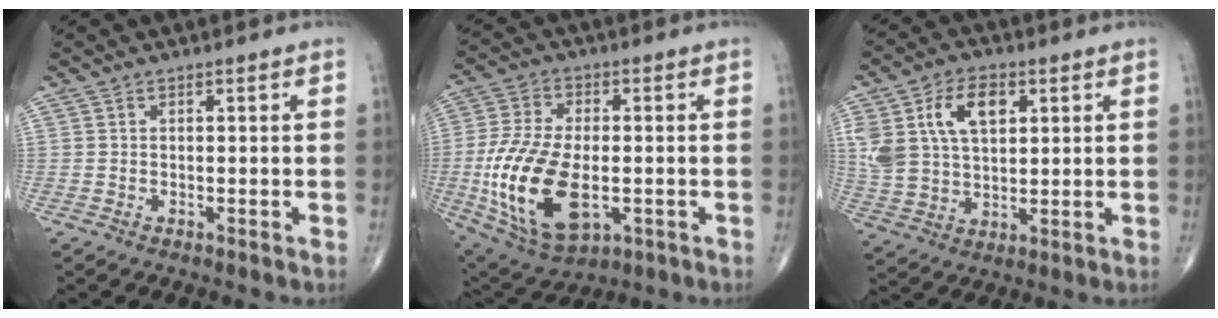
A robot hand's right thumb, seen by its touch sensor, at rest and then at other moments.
{"total": 19.4, "force": [-3.7, 10.3, 16.1], "torque": [-0.325, -0.007, -0.051]}
{"total": 13.9, "force": [4.7, 8.5, 9.9], "torque": [-0.182, -0.002, 0.097]}